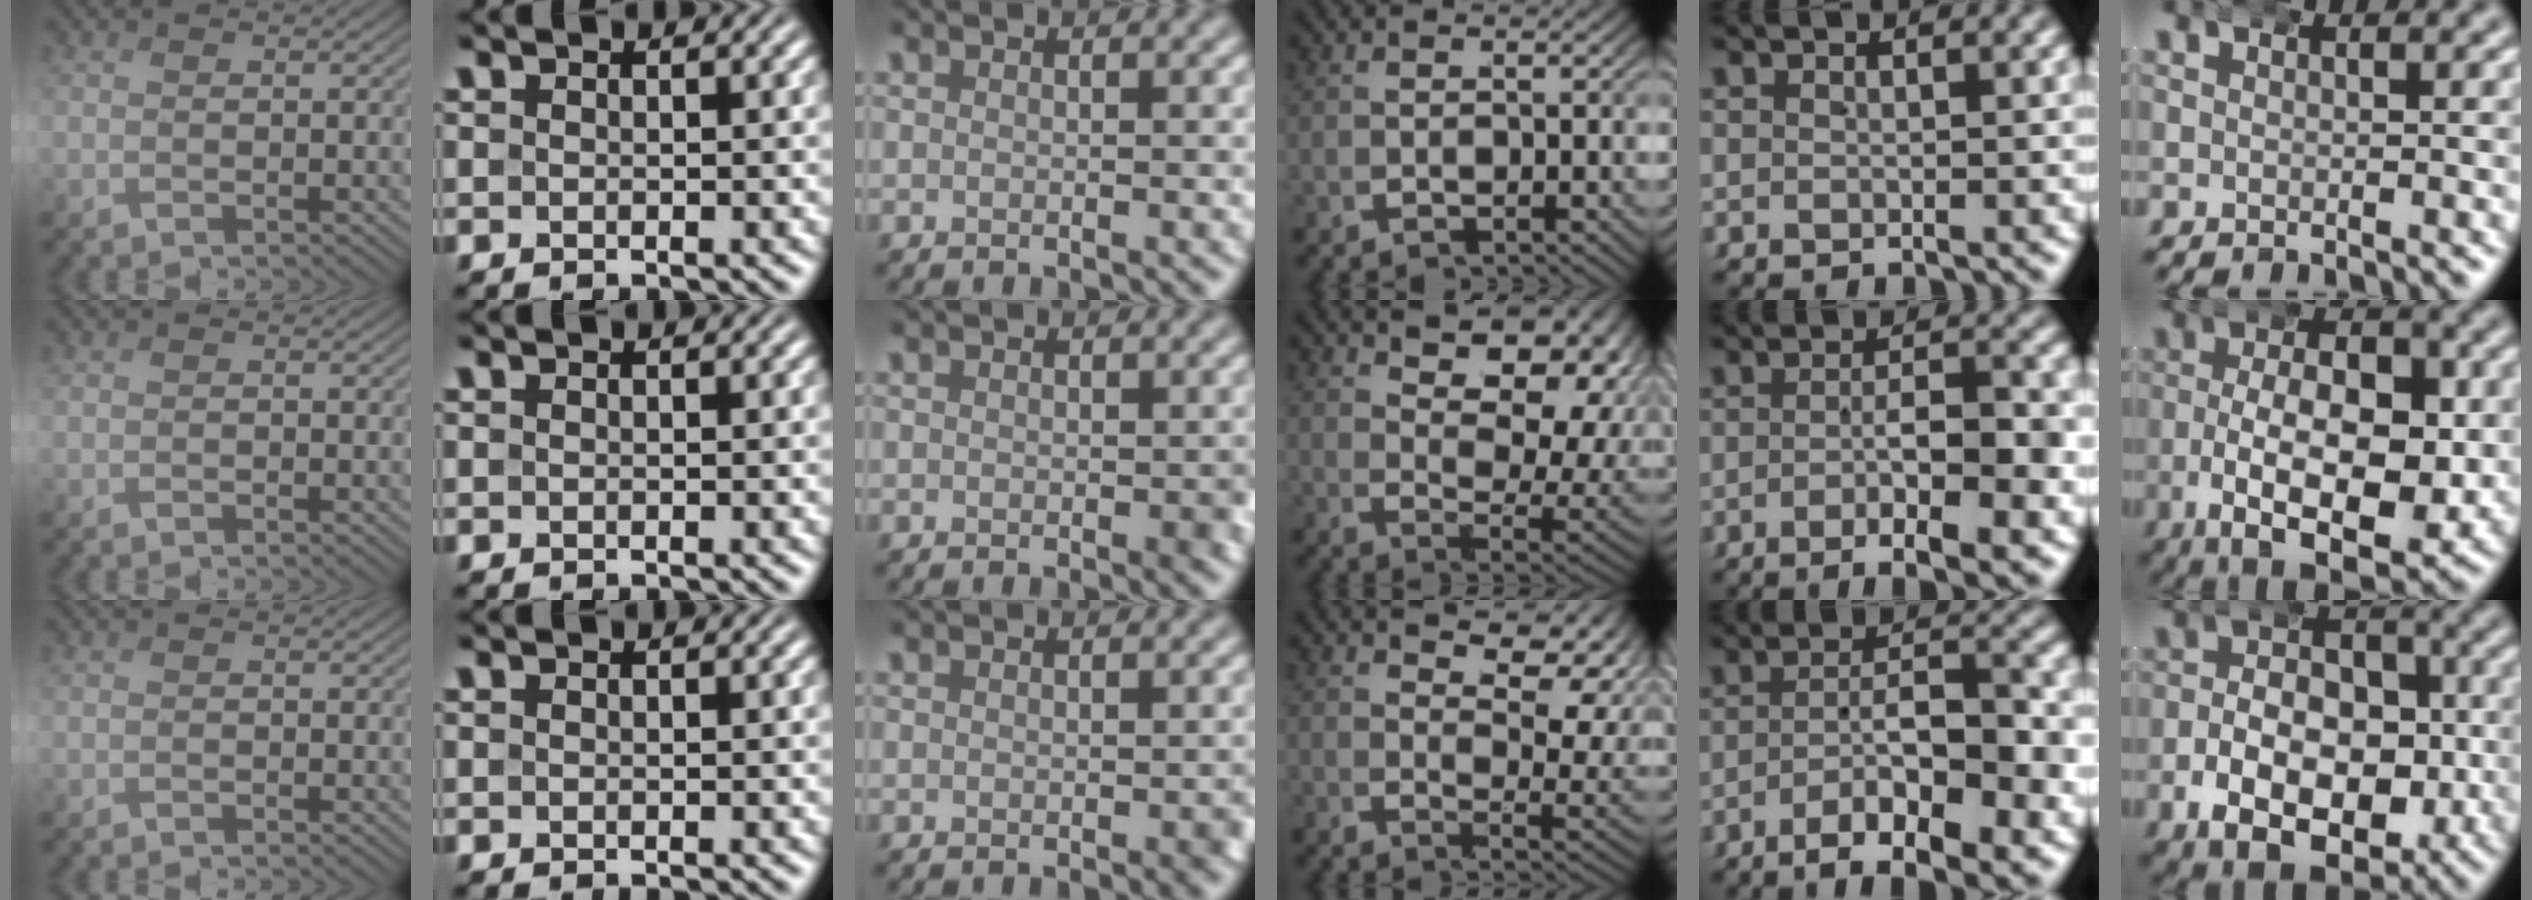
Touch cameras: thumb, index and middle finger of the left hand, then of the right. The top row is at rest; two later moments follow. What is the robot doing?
{"motion": "wrap", "object": "arm wrap"}